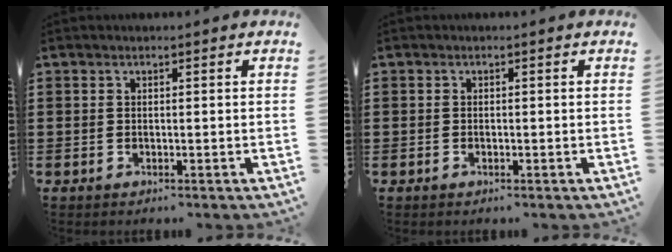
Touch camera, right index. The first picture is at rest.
{"total": 0.0}